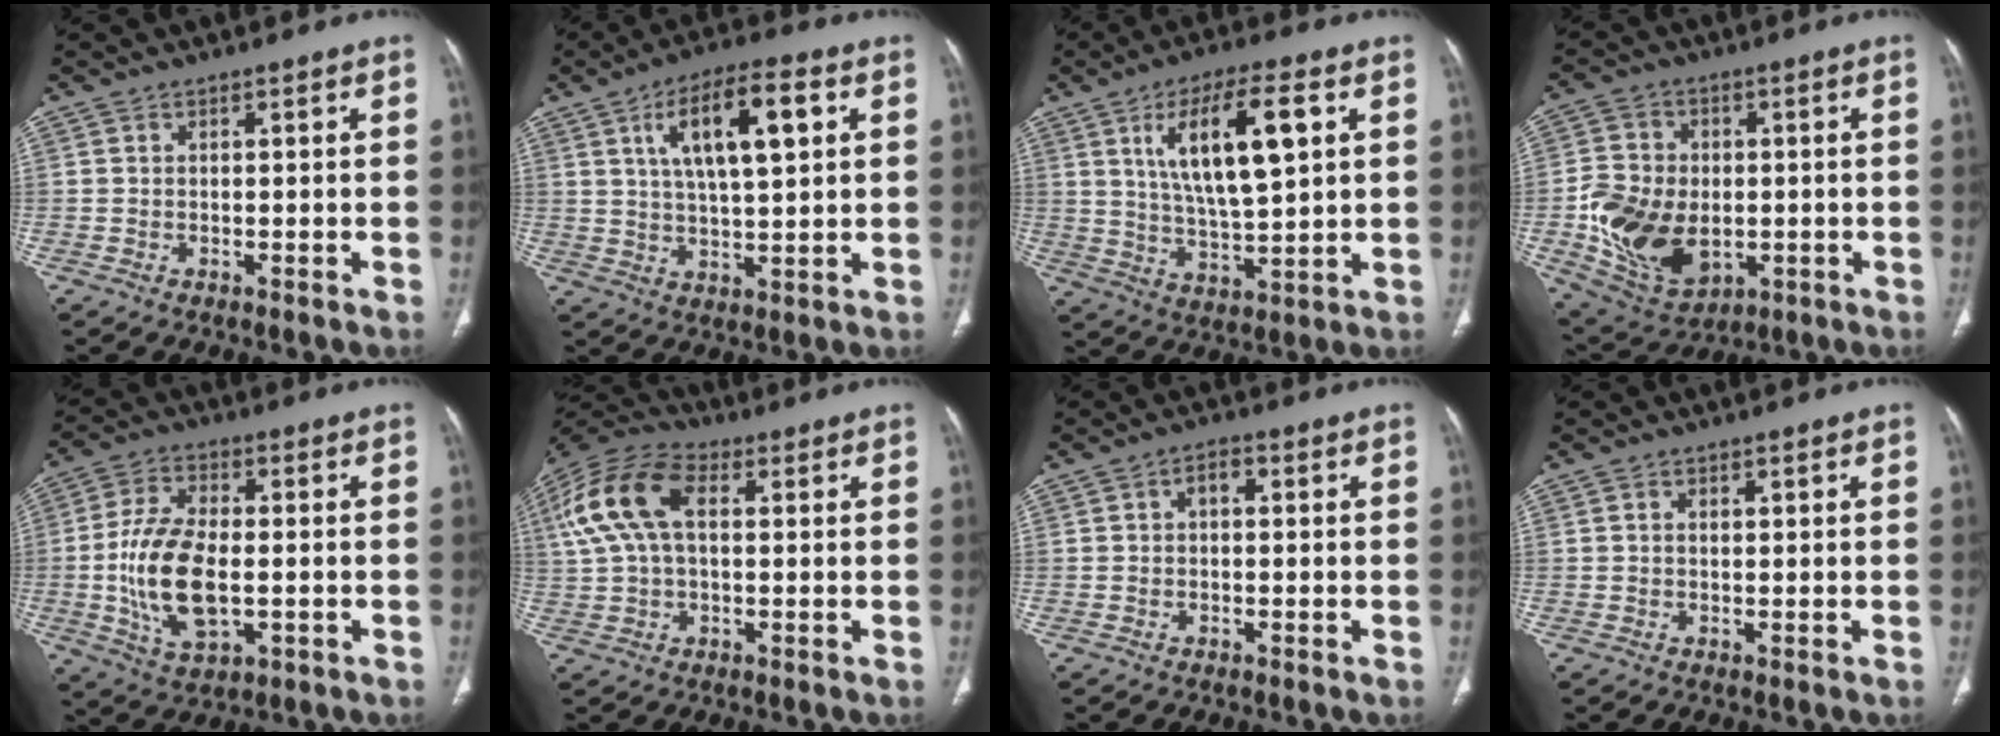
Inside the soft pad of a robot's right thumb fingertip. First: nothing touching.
{"total": 13.1, "force": [4.4, 4.5, 11.5], "torque": [-0.185, 0.000, 0.073]}
{"total": 15.0, "force": [4.8, 4.8, 13.4], "torque": [-0.229, -0.009, 0.087]}
{"total": 15.5, "force": [-2.4, 11.0, 10.6], "torque": [-0.171, -0.001, -0.025]}
{"total": 14.3, "force": [-1.8, 7.3, 12.2], "torque": [-0.240, 0.000, -0.027]}
{"total": 14.1, "force": [3.3, 8.1, 11.0], "torque": [-0.239, 0.033, 0.059]}
{"total": 2.4, "force": [0.3, 1.4, 1.9], "torque": [-0.022, 0.011, -0.001]}
{"total": 0.9, "force": [0.4, 0.5, 0.6], "torque": [-0.014, 0.002, 0.007]}